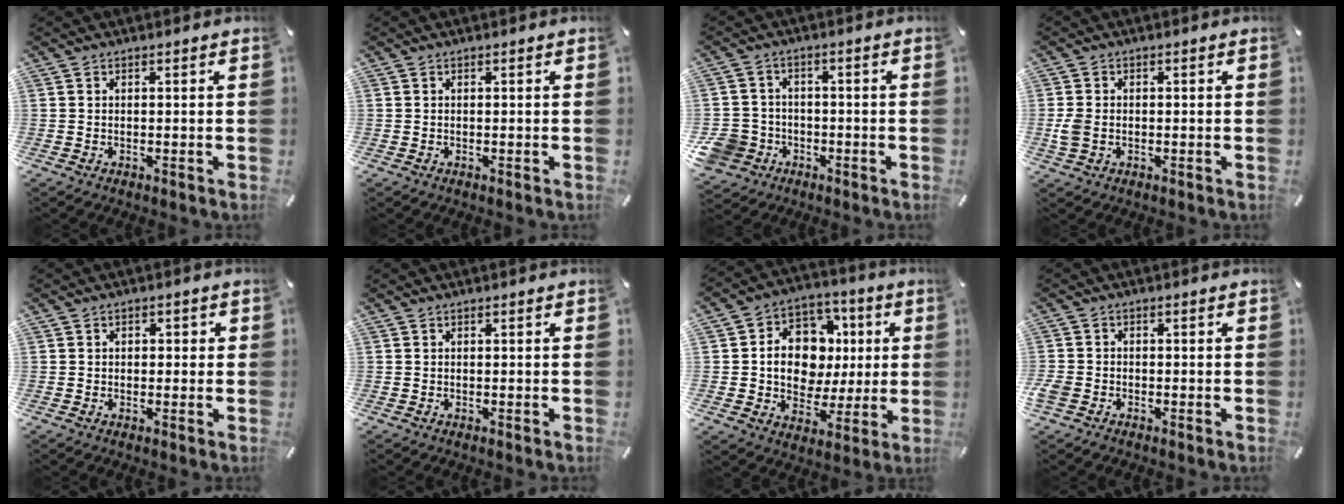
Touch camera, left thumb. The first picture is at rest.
{"total": 0.0}
{"total": 8.0, "force": [-3.1, 7.1, 2.1], "torque": [-0.077, 0.023, -0.059]}
{"total": 3.5, "force": [-0.4, 2.6, 2.4], "torque": [-0.048, 0.003, -0.008]}
{"total": 1.4, "force": [-0.2, 1.2, 0.7], "torque": [-0.007, 0.003, -0.009]}
{"total": 0.0}
{"total": 13.4, "force": [1.0, 11.4, 7.0], "torque": [-0.113, -0.004, 0.029]}
{"total": 2.5, "force": [-1.5, 1.7, 1.0], "torque": [-0.030, 0.003, -0.033]}